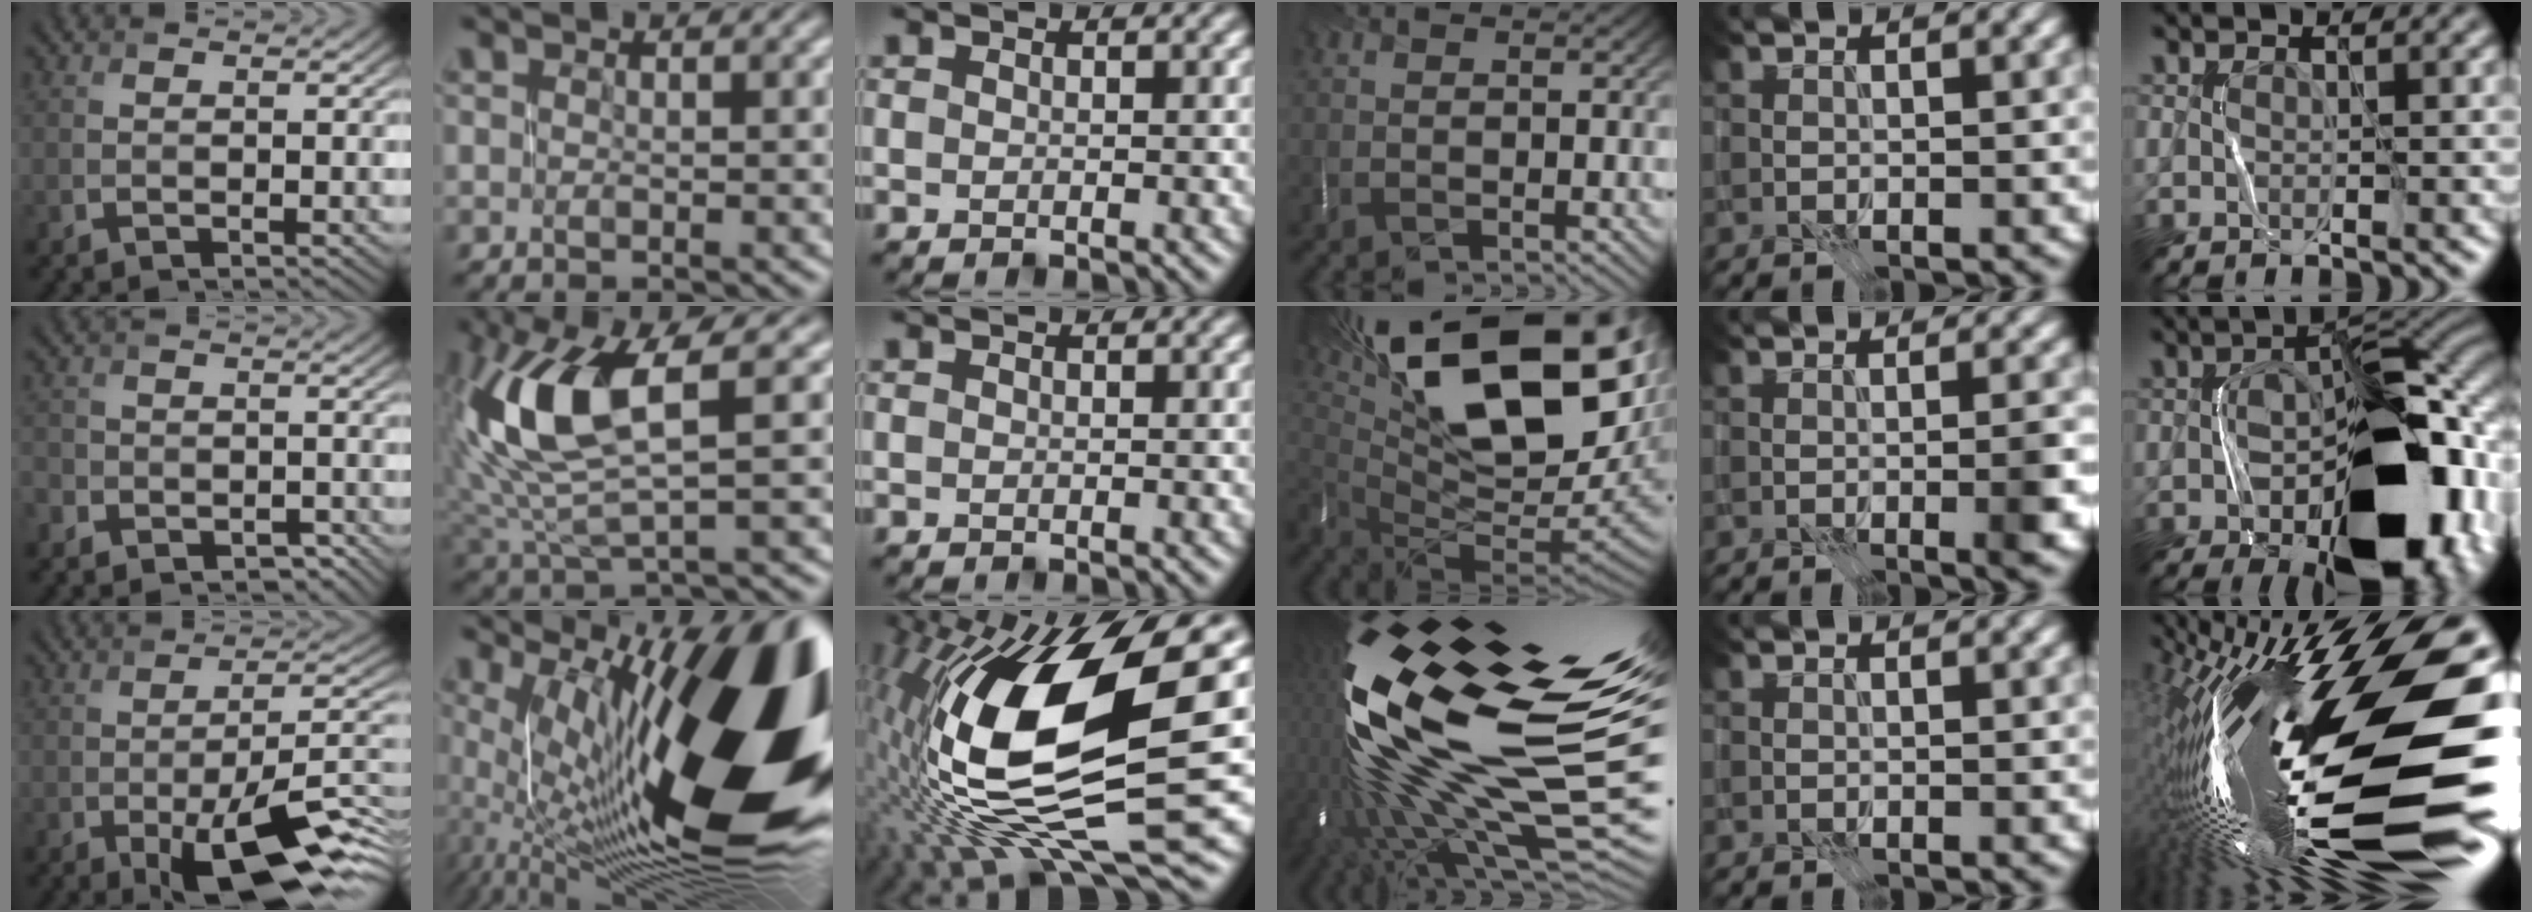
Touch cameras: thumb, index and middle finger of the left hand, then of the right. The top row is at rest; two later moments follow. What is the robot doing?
{"motion": "open", "object": "stapler"}